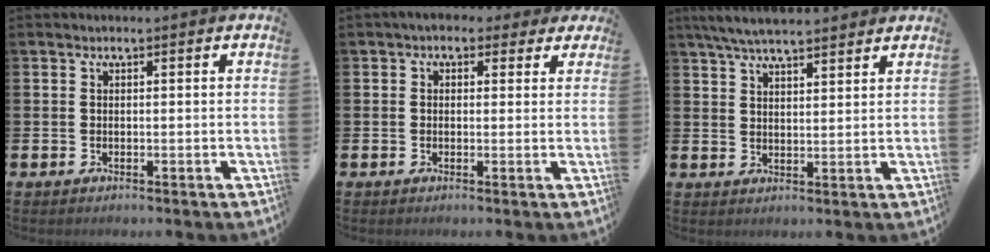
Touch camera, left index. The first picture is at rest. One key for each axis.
{"total": 2.5, "fx": 1.5, "fy": 1.8, "fz": 0.7, "tx": -0.010, "ty": 0.000, "tz": 0.022}
{"total": 5.8, "fx": 5.4, "fy": 0.8, "fz": 1.8, "tx": -0.053, "ty": -0.015, "tz": 0.101}